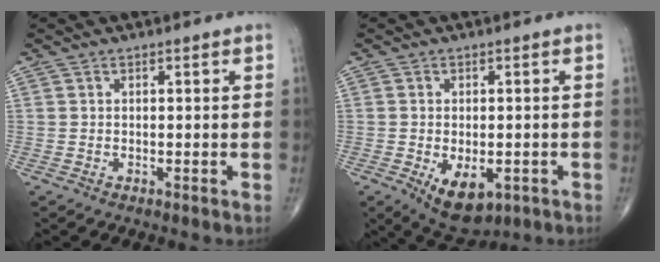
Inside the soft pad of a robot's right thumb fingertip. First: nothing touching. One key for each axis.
{"total": 8.5, "fx": -2.9, "fy": 4.7, "fz": 6.4, "tx": -0.085, "ty": -0.002, "tz": -0.033}